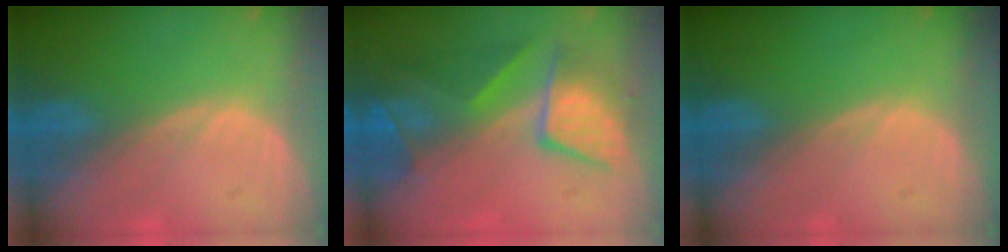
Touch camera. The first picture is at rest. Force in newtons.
{"total": 9.6, "press": 8.7, "slide": 4.1}
{"total": 0.0}